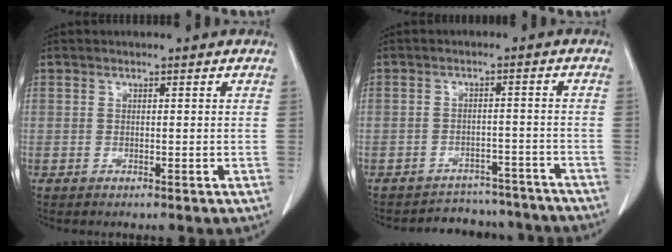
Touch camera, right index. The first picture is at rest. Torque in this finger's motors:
{"motor_torque": [-0.42, -0.28, -0.15, -0.07]}